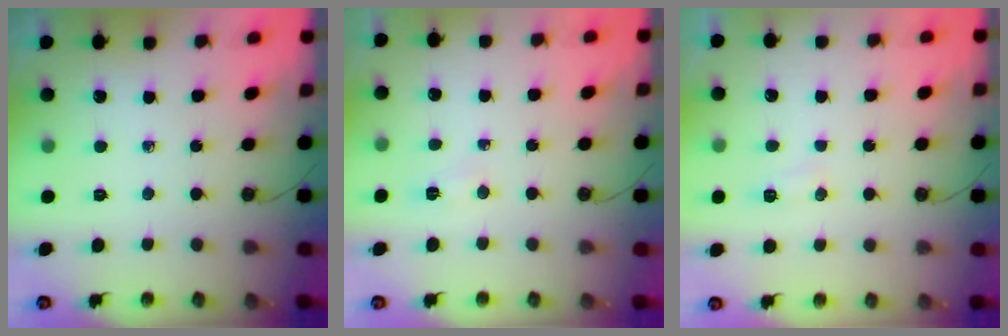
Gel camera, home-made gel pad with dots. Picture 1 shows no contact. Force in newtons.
{"total": 2.9, "press": 2.9, "slide": 0.3}
{"total": 14.4, "press": 6.3, "slide": 12.9}